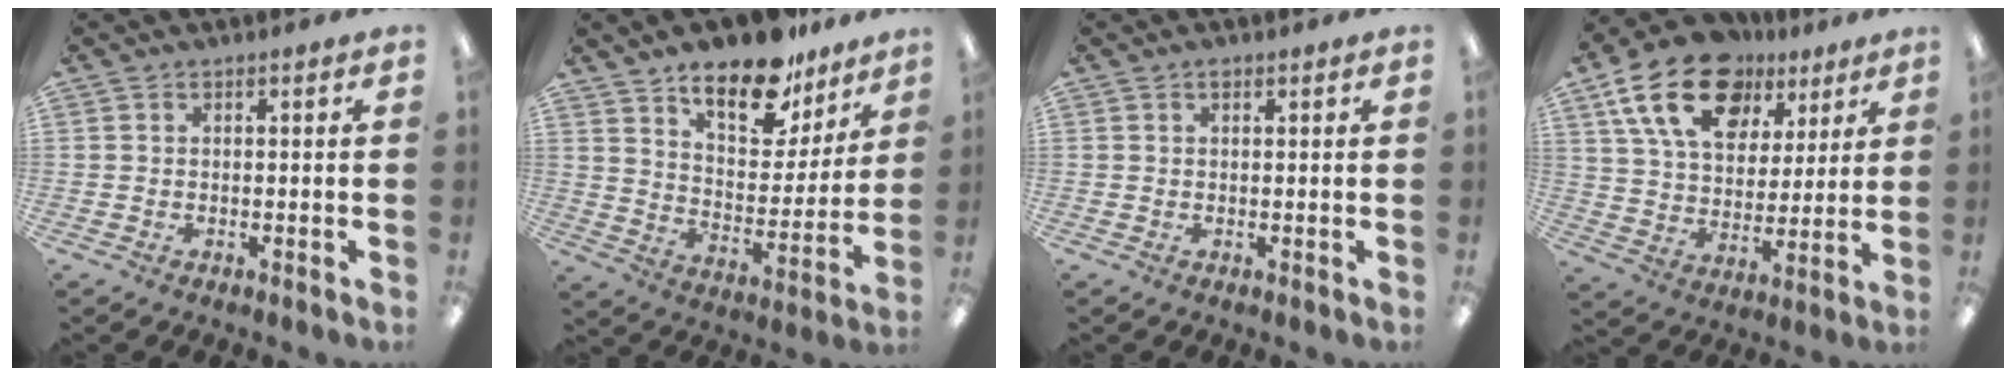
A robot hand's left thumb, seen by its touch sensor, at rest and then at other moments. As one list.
[{"total": 16.0, "force": [12.3, 6.9, 7.6], "torque": [-0.120, -0.083, 0.216]}, {"total": 0.9, "force": [0.6, 0.4, 0.5], "torque": [-0.012, 0.003, 0.010]}, {"total": 19.9, "force": [10.8, 12.6, 10.9], "torque": [-0.186, -0.038, 0.198]}]